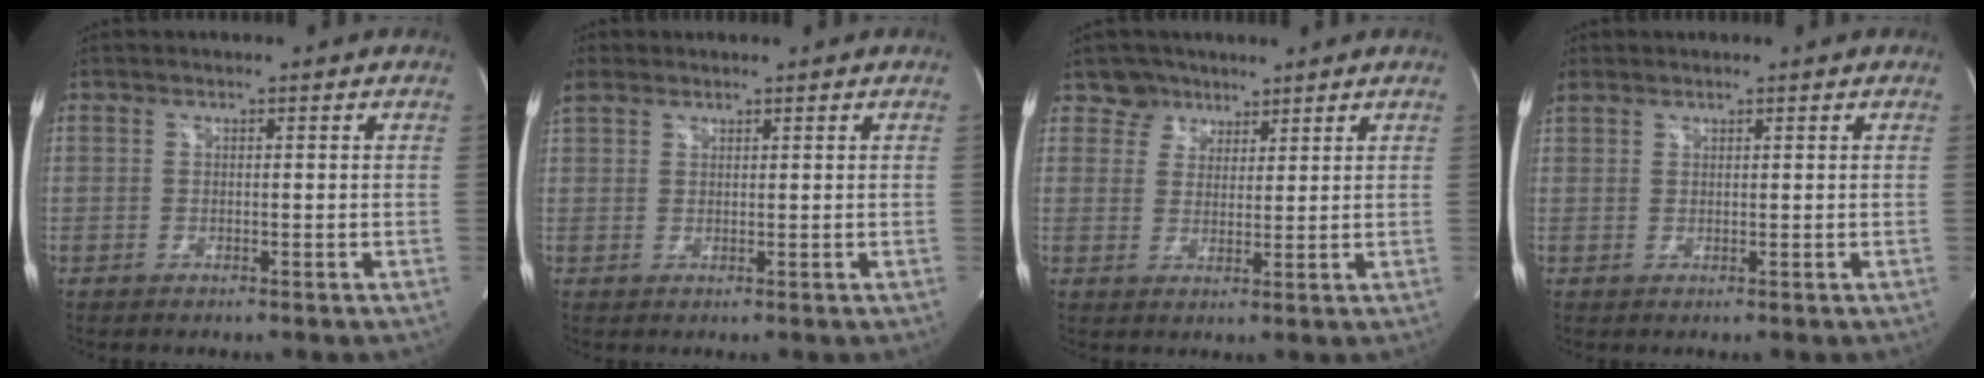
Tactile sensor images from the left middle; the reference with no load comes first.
{"total": 3.0, "force": [2.2, 1.8, 1.0], "torque": [-0.032, 0.019, 0.050]}
{"total": 4.0, "force": [2.8, 2.7, -0.5], "torque": [0.016, -0.001, 0.042]}
{"total": 1.8, "force": [1.4, 0.9, 0.4], "torque": [-0.017, 0.015, 0.032]}